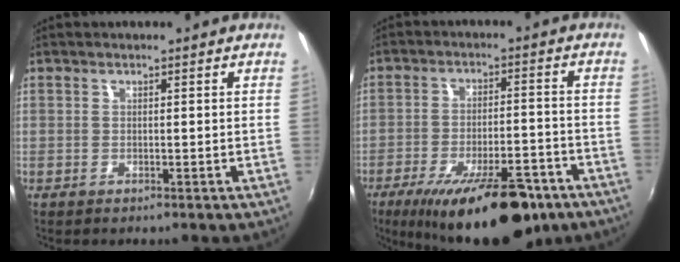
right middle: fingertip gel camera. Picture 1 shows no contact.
{"total": 19.4, "force": [-13.1, 6.3, 12.9], "torque": [-0.215, -0.030, -0.187]}